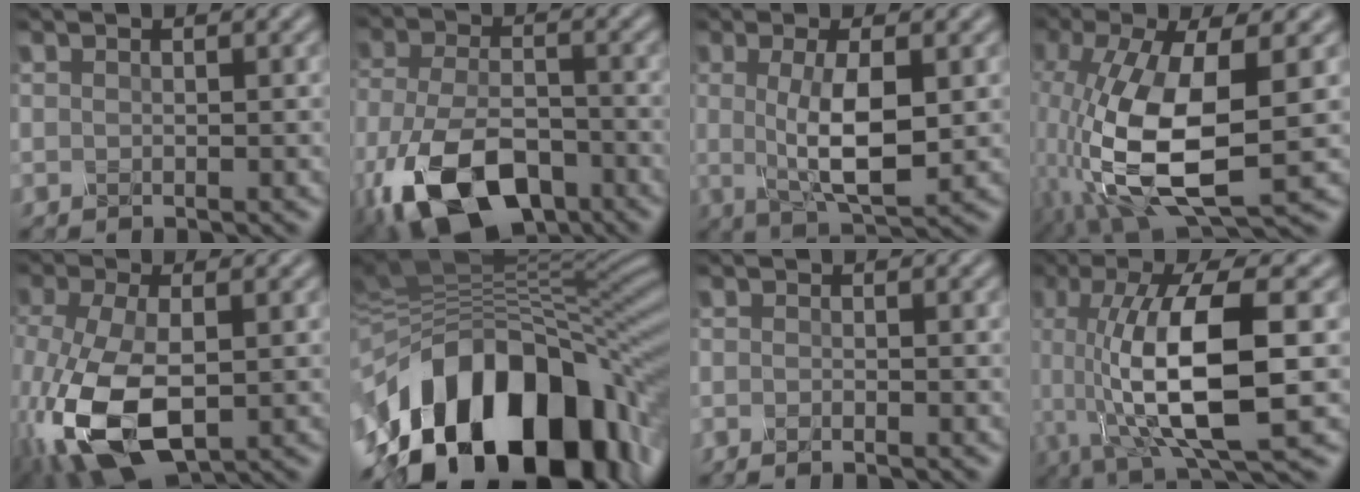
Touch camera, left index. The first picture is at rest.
{"total": 10.6, "force": [-5.9, 5.3, 6.9], "torque": [-0.153, -0.018, -0.110]}
{"total": 6.0, "force": [-0.2, 1.7, 5.7], "torque": [-0.106, -0.006, -0.002]}
{"total": 12.4, "force": [-3.5, 4.9, 10.8], "torque": [-0.238, -0.016, -0.066]}
{"total": 11.3, "force": [-3.9, 5.8, 8.9], "torque": [-0.225, -0.026, -0.073]}
{"total": 17.9, "force": [-8.1, 10.5, 12.0], "torque": [-0.177, -0.002, -0.139]}
{"total": 0.8, "force": [-0.8, 0.1, 0.1], "torque": [0.001, -0.004, -0.018]}
{"total": 11.6, "force": [-1.4, 3.5, 11.0], "torque": [-0.197, 0.000, -0.025]}